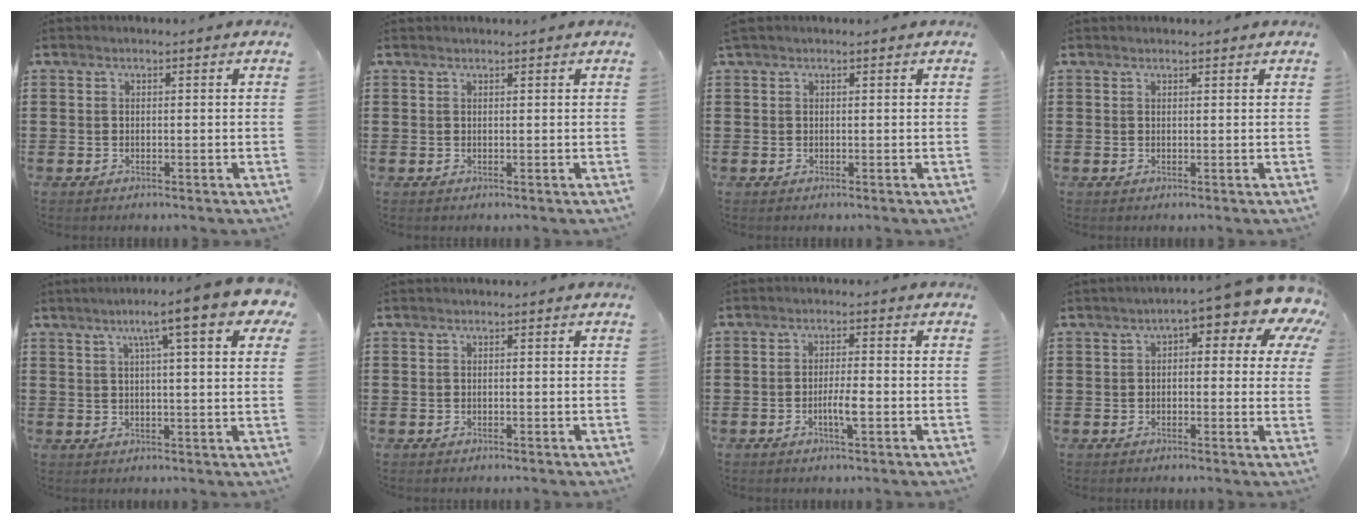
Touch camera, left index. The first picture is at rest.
{"total": 0.5, "force": [0.5, 0.0, 0.2], "torque": [-0.004, 0.000, 0.011]}
{"total": 0.5, "force": [0.4, 0.0, 0.4], "torque": [-0.008, 0.001, 0.008]}
{"total": 0.7, "force": [0.6, 0.1, 0.2], "torque": [-0.005, 0.000, 0.013]}
{"total": 10.1, "force": [5.5, 1.2, 8.4], "torque": [-0.143, -0.009, 0.085]}
{"total": 0.0}
{"total": 3.5, "force": [-1.1, 0.7, 3.3], "torque": [-0.065, -0.001, -0.022]}
{"total": 7.2, "force": [4.0, 2.0, 5.6], "torque": [-0.088, -0.035, 0.057]}